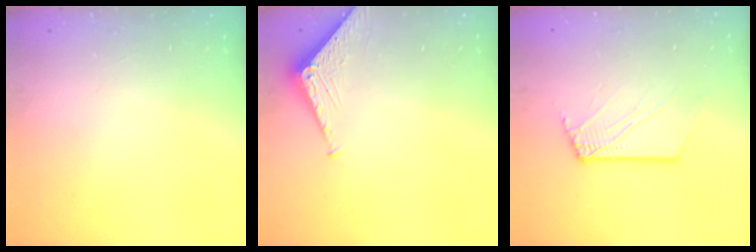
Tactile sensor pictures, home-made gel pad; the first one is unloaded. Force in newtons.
{"total": 4.1, "press": 4.1, "slide": 0.4}
{"total": 3.3, "press": 3.2, "slide": 0.3}